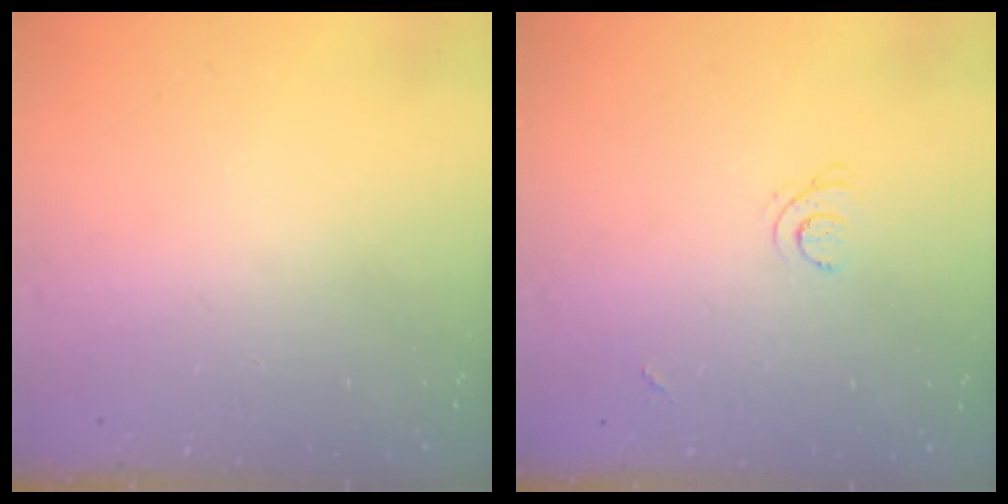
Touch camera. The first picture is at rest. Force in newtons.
{"total": 3.4, "press": 3.3, "slide": 0.8}